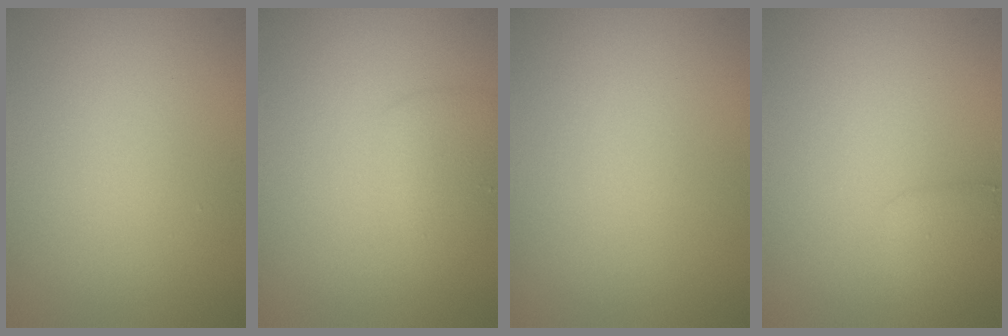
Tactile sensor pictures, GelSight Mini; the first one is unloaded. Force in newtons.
{"total": 2.1, "press": 2.1, "slide": 0.1}
{"total": 0.0}
{"total": 1.7, "press": 1.7, "slide": 0.1}